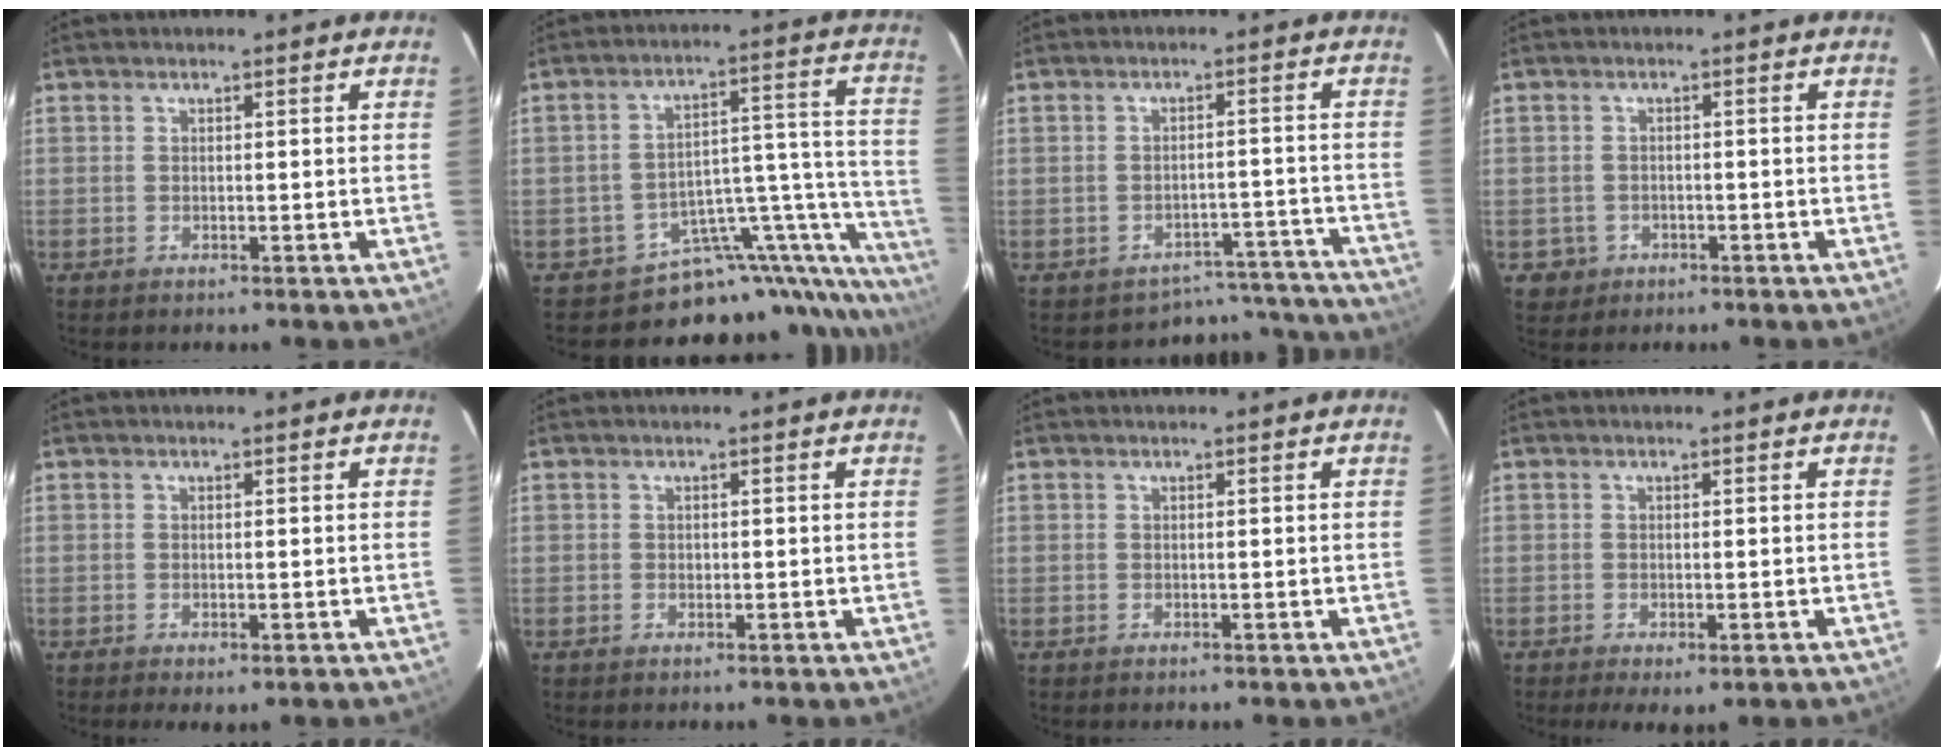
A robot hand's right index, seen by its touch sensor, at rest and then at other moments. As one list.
[{"total": 20.0, "force": [-16.8, 8.0, 7.3], "torque": [-0.055, 0.040, -0.245]}, {"total": 12.4, "force": [-11.5, 4.6, -0.3], "torque": [0.025, 0.064, -0.126]}, {"total": 3.5, "force": [-1.1, 3.3, 0.4], "torque": [-0.016, 0.008, -0.010]}, {"total": 1.5, "force": [-0.6, 0.4, 1.3], "torque": [-0.023, -0.005, -0.007]}, {"total": 0.8, "force": [-0.1, 0.7, 0.3], "torque": [-0.002, 0.001, -0.001]}, {"total": 0.0}, {"total": 3.2, "force": [-1.7, 0.9, 2.6], "torque": [-0.047, -0.015, -0.019]}]